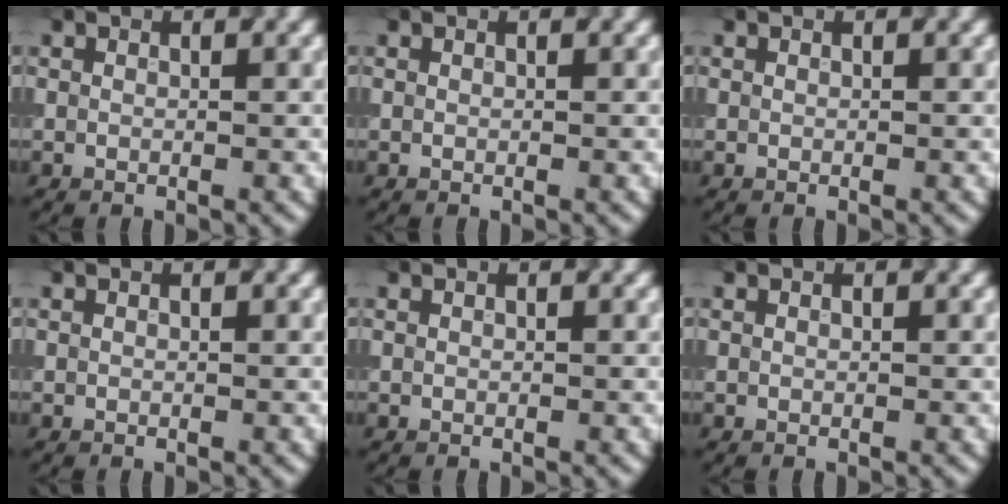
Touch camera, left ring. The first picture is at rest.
{"total": 0.0}
{"total": 0.0}
{"total": 0.0}
{"total": 0.0}
{"total": 0.0}